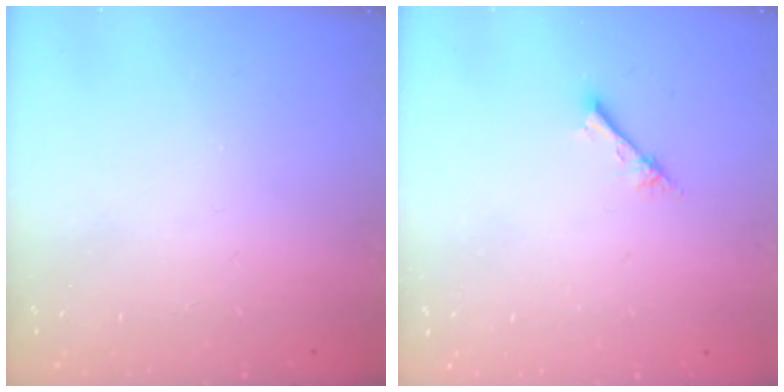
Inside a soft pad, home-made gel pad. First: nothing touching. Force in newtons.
{"total": 2.3, "press": 2.3, "slide": 0.3}